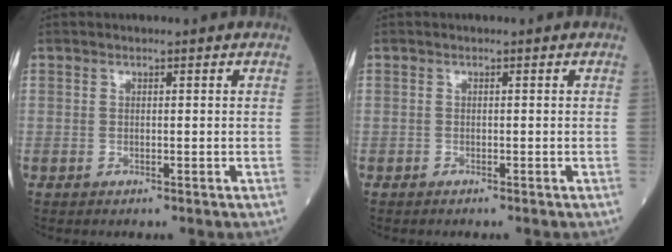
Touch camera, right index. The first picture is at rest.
{"total": 0.0}